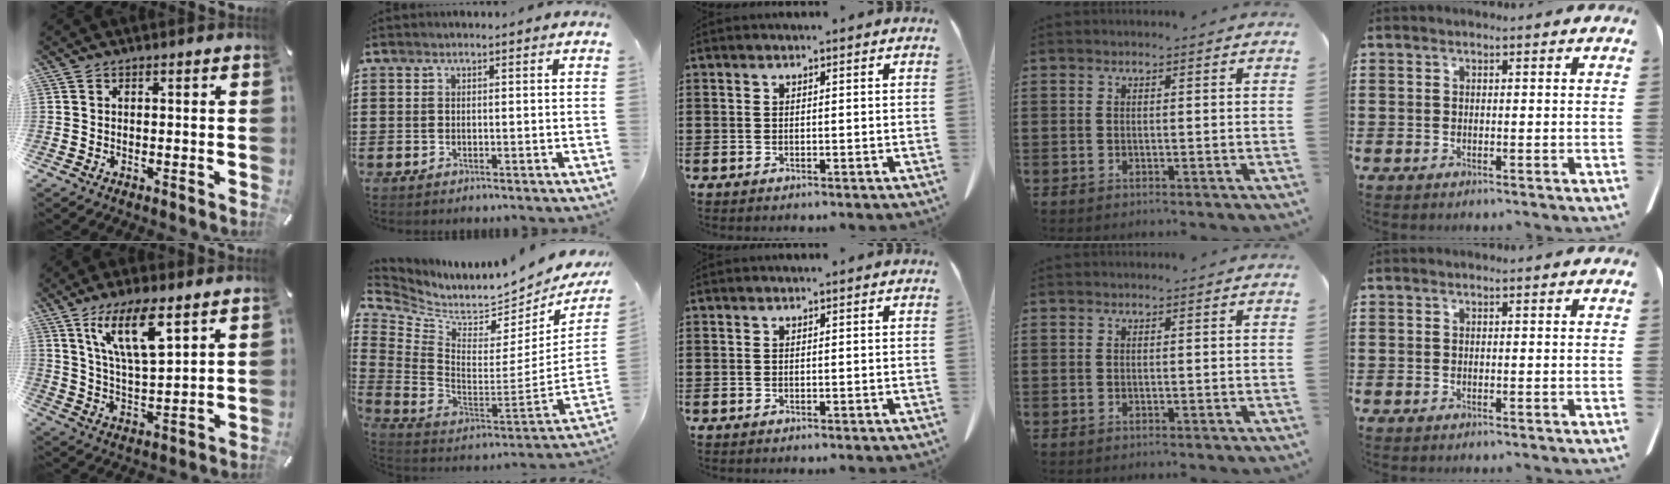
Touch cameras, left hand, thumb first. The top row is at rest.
{"thumb": {"total": 12.9, "force": [7.9, 4.1, 9.4], "torque": [-0.190, -0.022, 0.138]}, "index": {"total": 4.8, "force": [3.9, 2.0, 1.9], "torque": [-0.070, -0.055, 0.063]}}